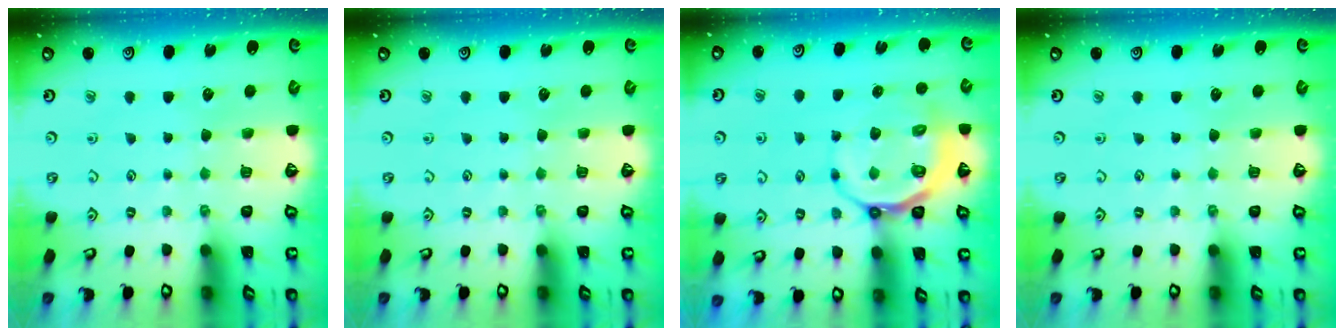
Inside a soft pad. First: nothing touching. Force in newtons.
{"total": 0.0}
{"total": 8.7, "press": 8.1, "slide": 3.1}
{"total": 0.0}